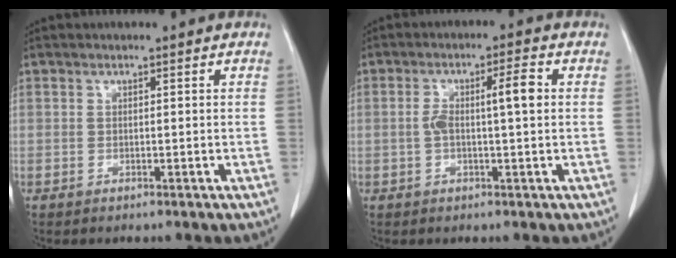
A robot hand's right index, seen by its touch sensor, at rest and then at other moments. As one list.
[{"total": 5.5, "force": [0.4, 0.6, 5.5], "torque": [-0.102, 0.016, 0.007]}]